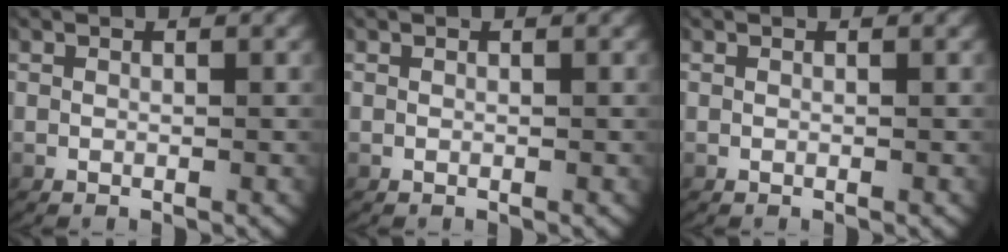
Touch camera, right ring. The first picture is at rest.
{"total": 0.0}
{"total": 0.0}